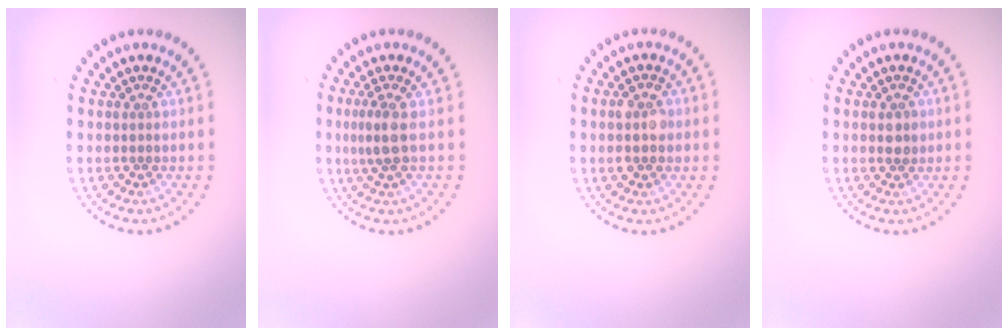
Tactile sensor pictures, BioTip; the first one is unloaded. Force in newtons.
{"total": 2.1, "press": 1.8, "slide": 1.1}
{"total": 2.7, "press": 2.7, "slide": 0.2}
{"total": 1.3, "press": 1.3, "slide": 0.2}